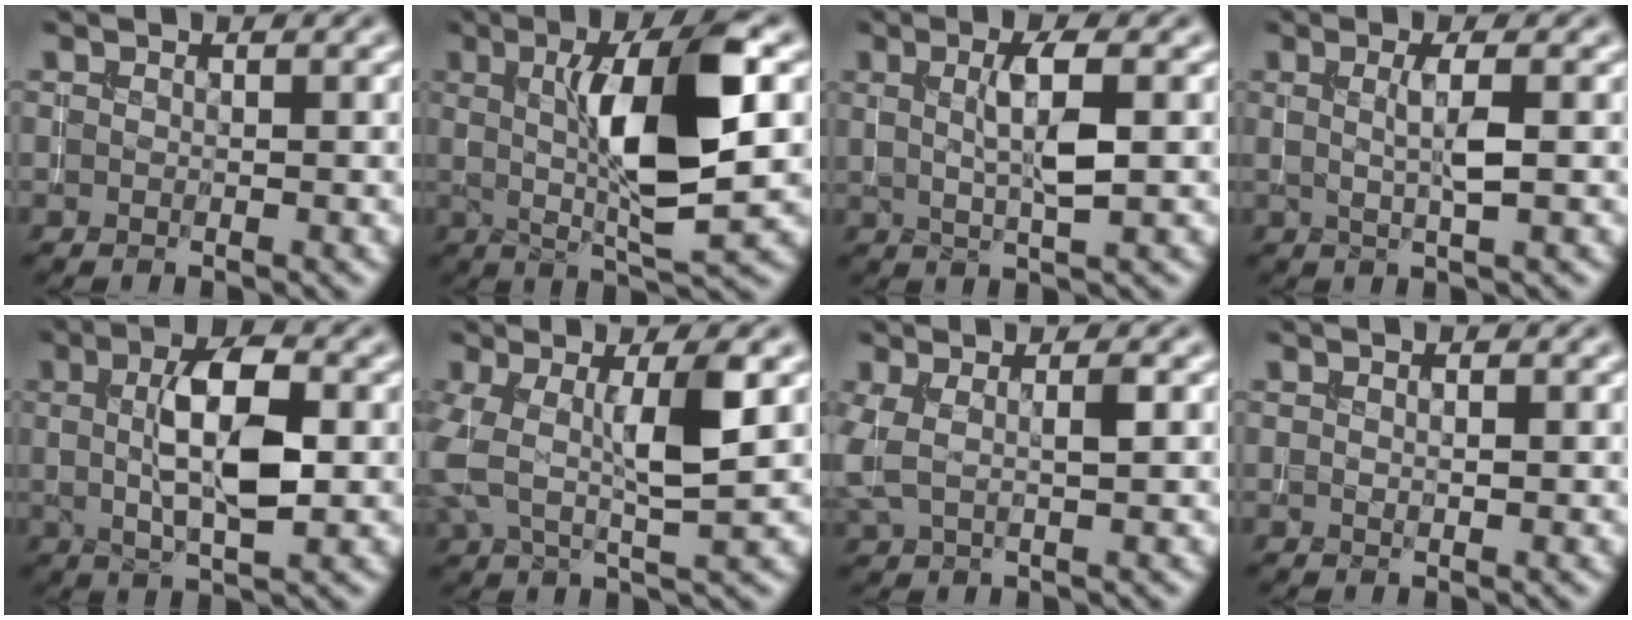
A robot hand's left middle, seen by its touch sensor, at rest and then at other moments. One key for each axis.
{"total": 9.4, "fx": 1.3, "fy": 2.2, "fz": 9.1, "tx": -0.140, "ty": 0.003, "tz": 0.024}
{"total": 3.7, "fx": 0.8, "fy": 0.8, "fz": 3.6, "tx": -0.065, "ty": 0.004, "tz": 0.014}
{"total": 2.5, "fx": 0.4, "fy": 0.3, "fz": 2.4, "tx": -0.041, "ty": 0.004, "tz": 0.004}
{"total": 6.8, "fx": 0.9, "fy": 2.3, "fz": 6.3, "tx": -0.109, "ty": 0.009, "tz": 0.011}
{"total": 6.2, "fx": 0.9, "fy": 1.9, "fz": 5.9, "tx": -0.121, "ty": 0.008, "tz": 0.014}
{"total": 2.2, "fx": 0.4, "fy": 0.6, "fz": 2.1, "tx": -0.049, "ty": 0.006, "tz": 0.006}
{"total": 0.6, "fx": 0.3, "fy": 0.0, "fz": 0.5, "tx": -0.006, "ty": 0.002, "tz": 0.004}